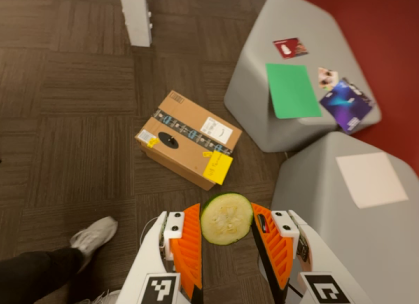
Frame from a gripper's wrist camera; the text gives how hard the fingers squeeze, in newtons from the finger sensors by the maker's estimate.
{"total": 6.7, "left": 7.0, "right": 6.4}